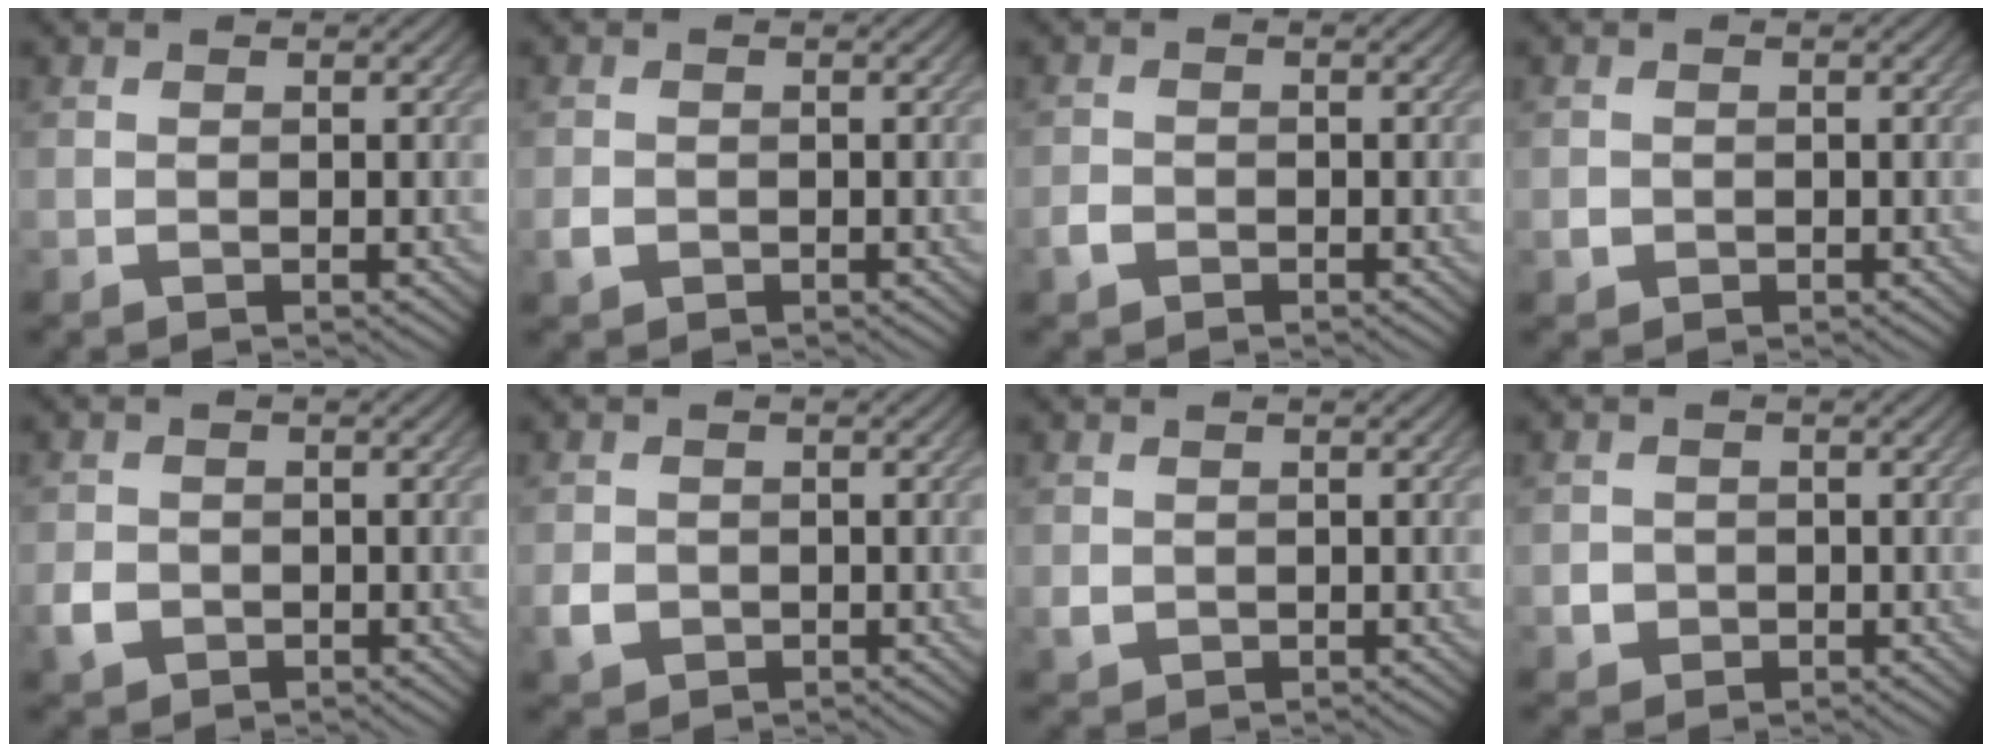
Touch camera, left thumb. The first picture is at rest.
{"total": 1.5, "force": [-0.6, 1.2, 0.6], "torque": [-0.015, -0.006, -0.015]}
{"total": 1.6, "force": [-1.0, 1.1, 0.6], "torque": [-0.012, -0.001, -0.023]}
{"total": 1.1, "force": [-0.3, 1.0, 0.3], "torque": [-0.003, -0.006, -0.009]}
{"total": 2.6, "force": [-1.1, 2.1, 1.1], "torque": [-0.026, -0.006, -0.025]}
{"total": 2.5, "force": [-0.8, 2.2, 1.0], "torque": [-0.026, -0.007, -0.017]}
{"total": 1.4, "force": [0.0, 1.3, 0.5], "torque": [-0.014, -0.006, 0.002]}
{"total": 2.1, "force": [-0.6, 2.0, 0.4], "torque": [-0.005, -0.007, -0.011]}